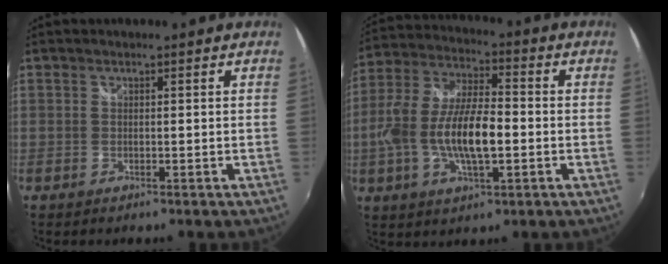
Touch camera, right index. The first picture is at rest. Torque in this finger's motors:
{"motor_torque": [1.10, -0.63, 0.43, 0.21]}